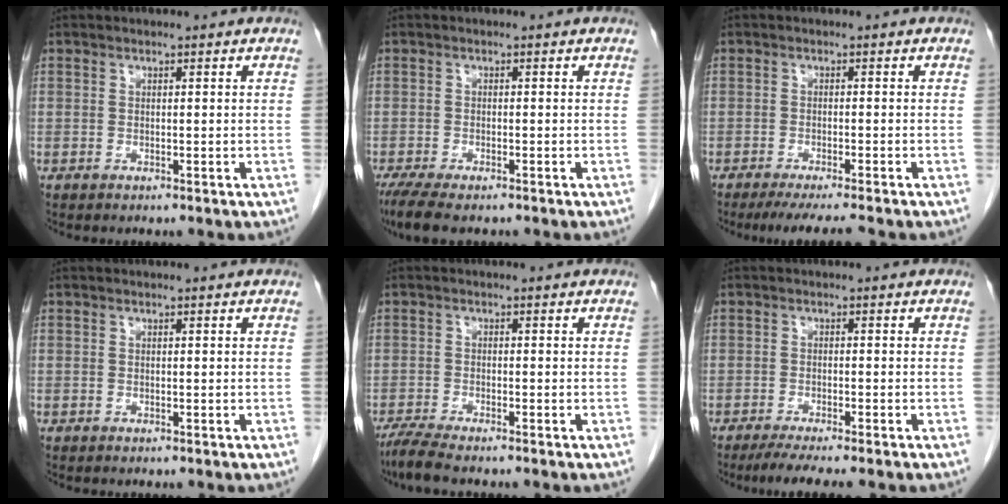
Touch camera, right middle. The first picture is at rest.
{"total": 6.4, "force": [-4.9, 1.7, 3.8], "torque": [-0.065, -0.015, -0.081]}
{"total": 7.1, "force": [-6.1, -0.2, 3.6], "torque": [-0.038, -0.016, -0.093]}
{"total": 0.0}
{"total": 4.2, "force": [-3.5, 0.1, 2.3], "torque": [-0.049, -0.013, -0.066]}
{"total": 5.7, "force": [-4.7, -0.1, 3.3], "torque": [-0.047, -0.012, -0.074]}